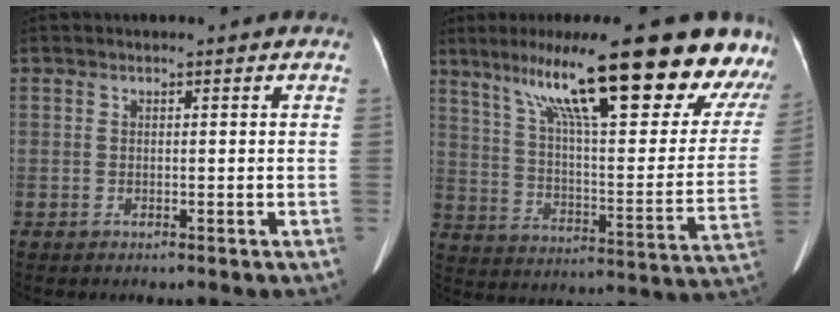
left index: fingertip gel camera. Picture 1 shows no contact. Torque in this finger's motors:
{"motor_torque": [0.68, -0.80, 0.65, 0.21]}